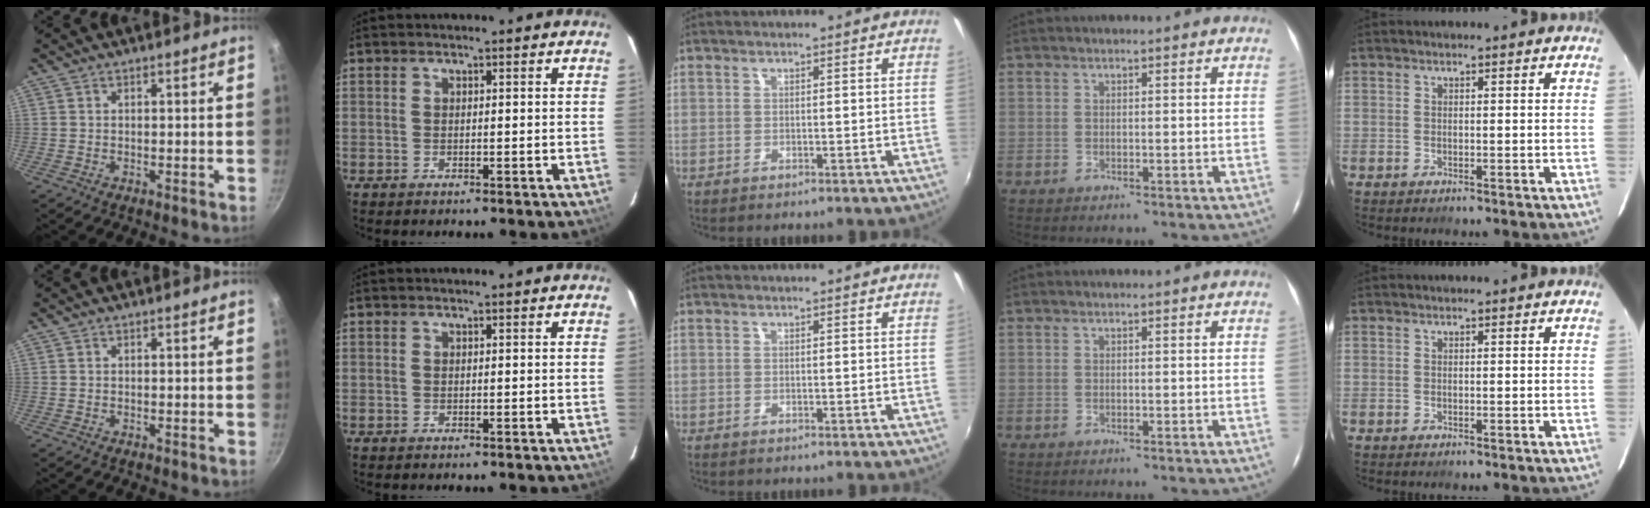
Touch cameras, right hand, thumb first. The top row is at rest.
{}